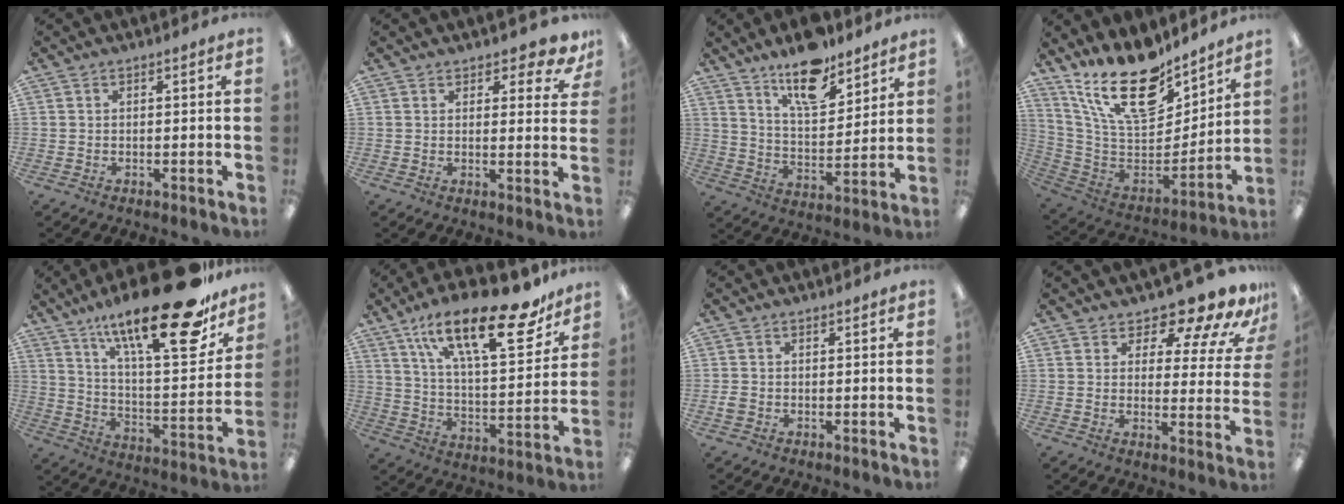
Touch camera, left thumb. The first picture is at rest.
{"total": 4.6, "force": [3.8, 1.8, 1.9], "torque": [-0.015, -0.022, 0.063]}
{"total": 13.7, "force": [10.9, 4.7, 6.9], "torque": [-0.108, -0.065, 0.188]}
{"total": 22.6, "force": [15.9, 9.4, 13.1], "torque": [-0.240, -0.107, 0.281]}
{"total": 25.9, "force": [18.0, 6.2, 17.5], "torque": [-0.261, -0.122, 0.287]}
{"total": 25.7, "force": [16.4, 8.9, 17.7], "torque": [-0.268, -0.088, 0.267]}
{"total": 1.5, "force": [-0.4, 1.3, 0.6], "torque": [-0.010, 0.003, -0.007]}
{"total": 12.1, "force": [10.3, 3.5, 5.4], "torque": [-0.081, -0.084, 0.176]}